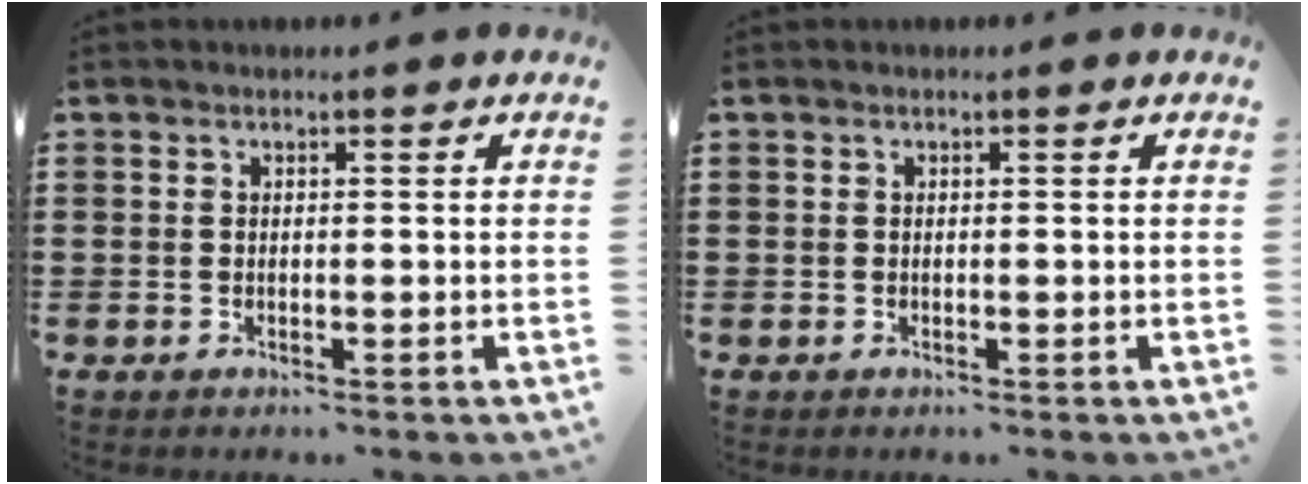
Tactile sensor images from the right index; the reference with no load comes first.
{"total": 0.0}